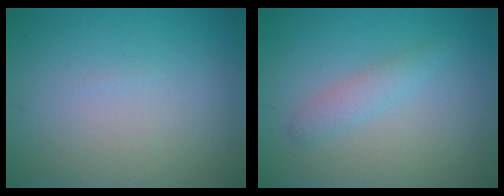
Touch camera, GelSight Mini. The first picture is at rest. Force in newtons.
{"total": 1.7, "press": 1.7, "slide": 0.1}